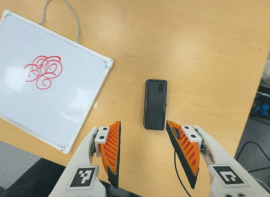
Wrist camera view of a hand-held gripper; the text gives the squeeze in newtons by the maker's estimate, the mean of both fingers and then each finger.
{"total": 0.0}